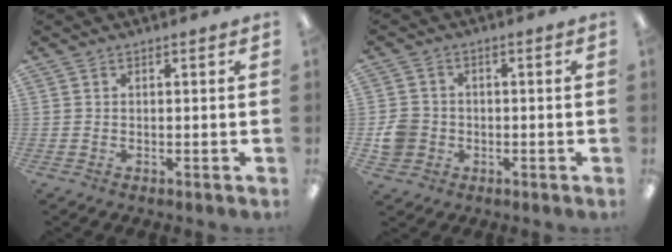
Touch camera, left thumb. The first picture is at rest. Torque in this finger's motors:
{"motor_torque": [-0.06, 0.13, 0.08, -0.09, 0.00]}